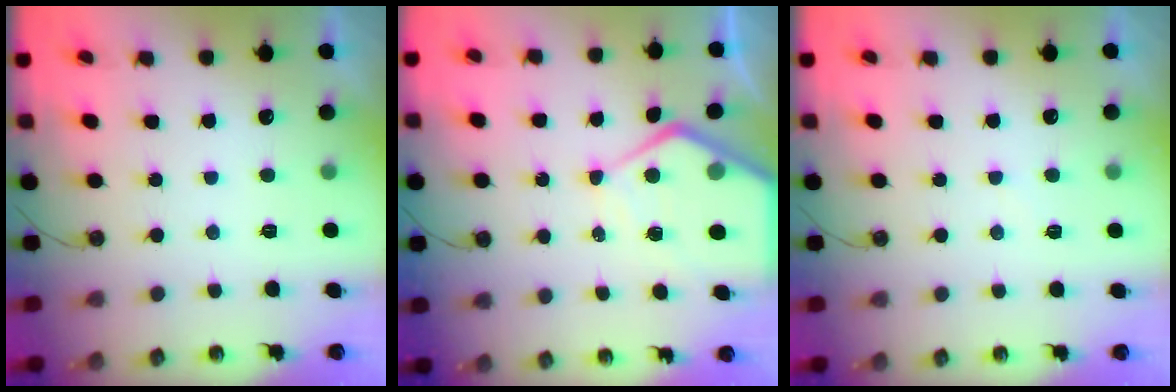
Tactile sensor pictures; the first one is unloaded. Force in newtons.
{"total": 10.3, "press": 10.2, "slide": 1.0}
{"total": 2.8, "press": 2.8, "slide": 0.3}